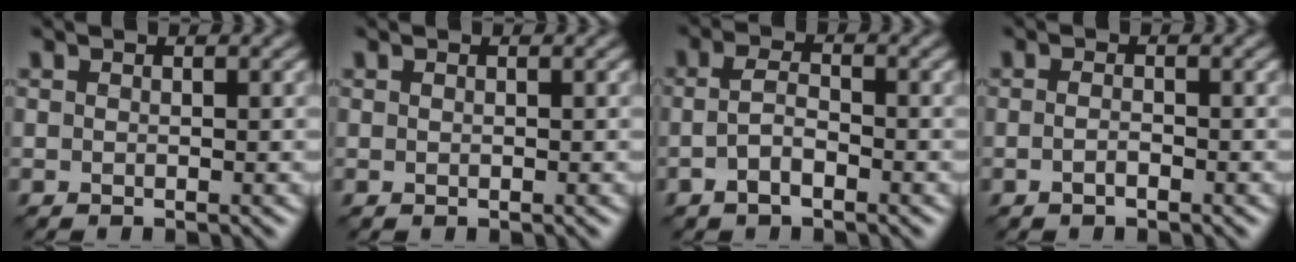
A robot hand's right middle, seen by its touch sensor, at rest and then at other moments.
{"total": 0.0}
{"total": 2.2, "force": [-1.1, 0.8, 1.8], "torque": [-0.041, 0.005, -0.024]}
{"total": 0.8, "force": [-0.6, 0.0, 0.5], "torque": [-0.015, 0.002, -0.011]}